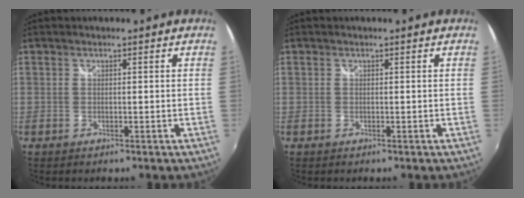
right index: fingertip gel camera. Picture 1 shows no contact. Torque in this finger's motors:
{"motor_torque": [0.00, 0.00, 0.02, 0.01]}